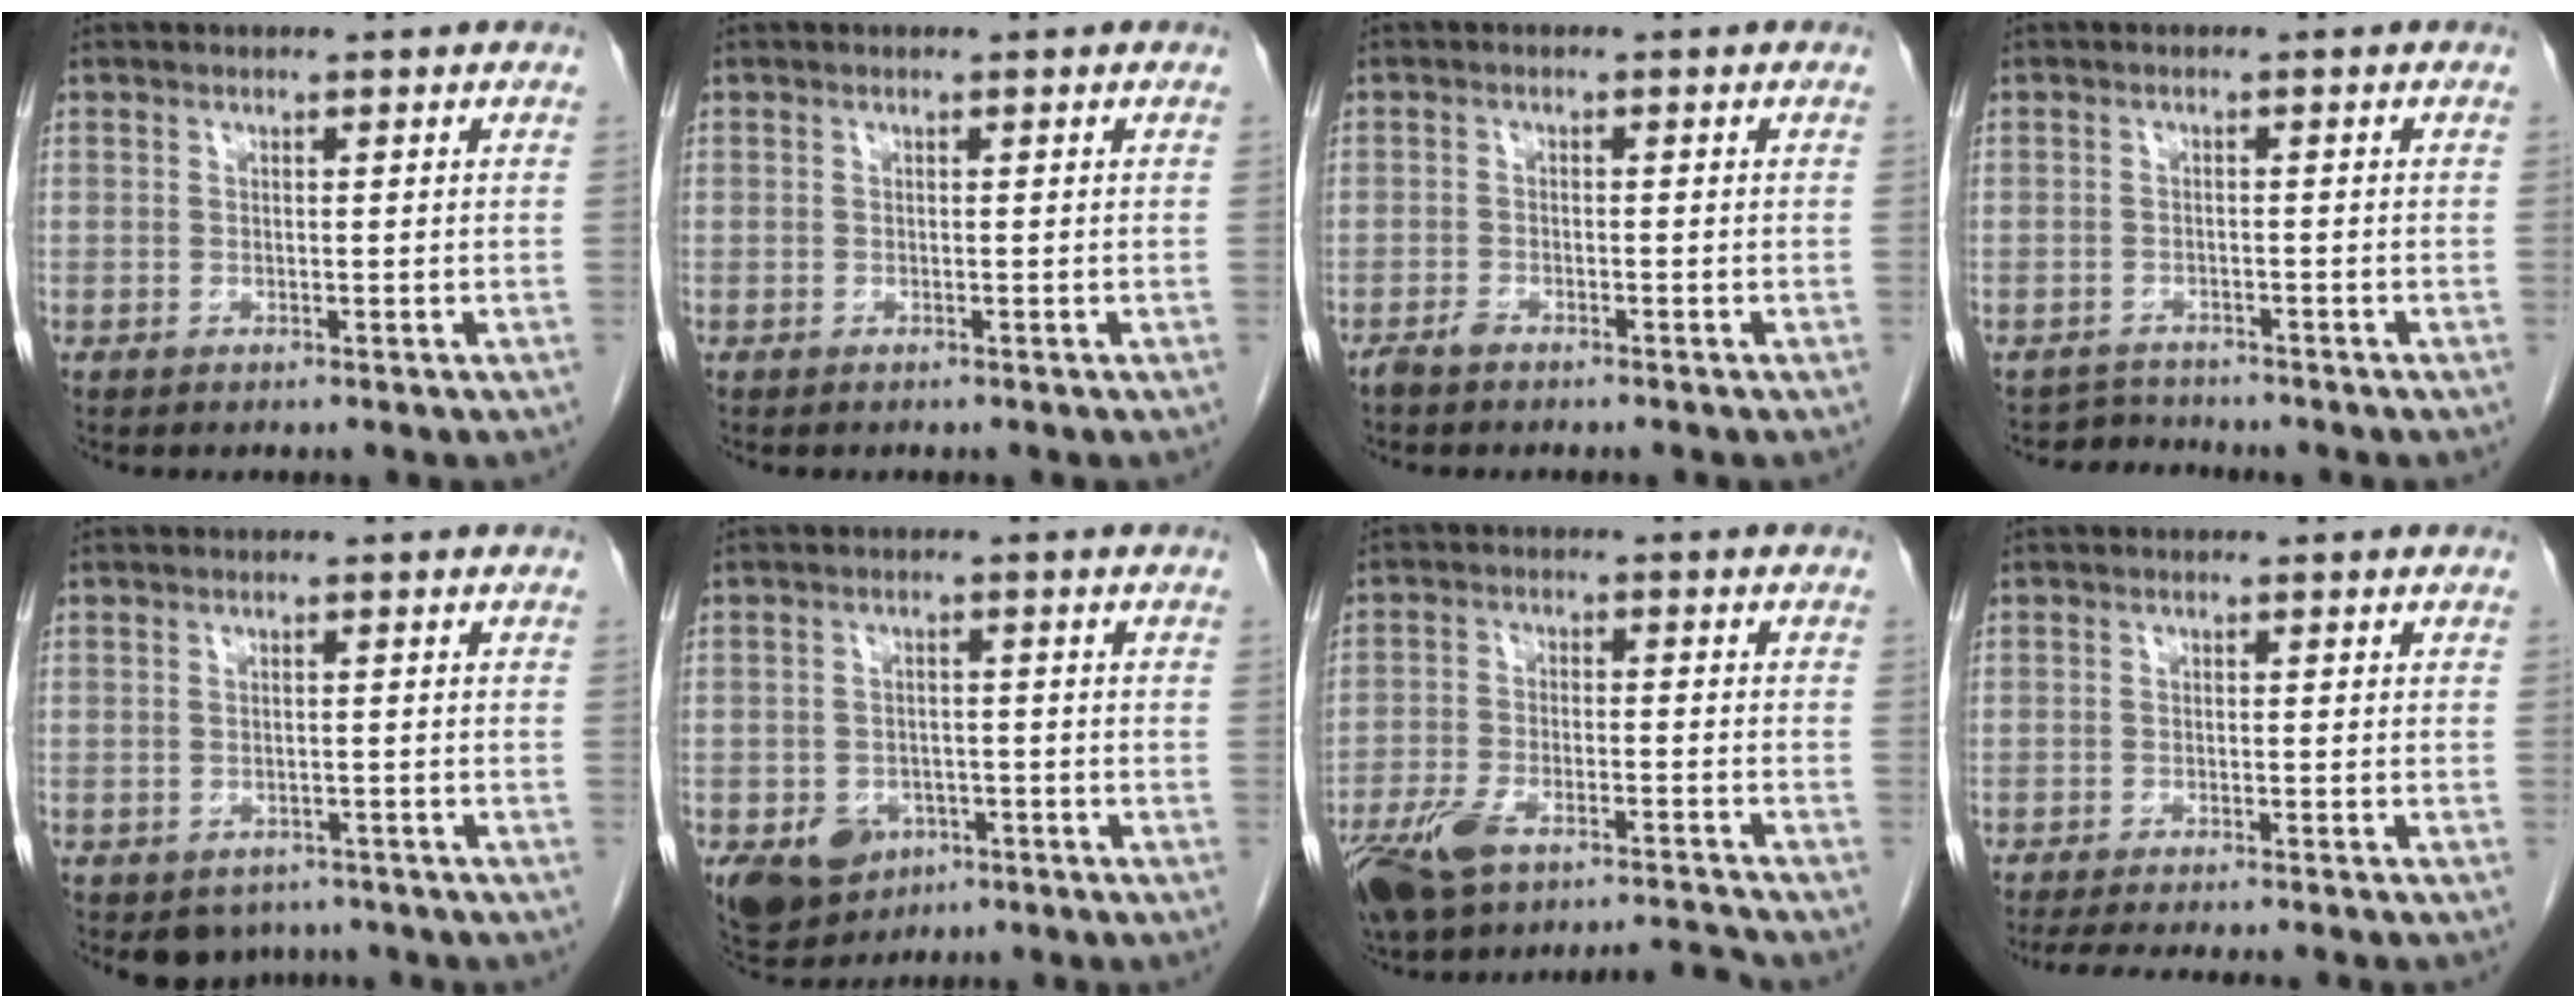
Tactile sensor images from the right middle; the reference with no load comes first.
{"total": 0.0}
{"total": 1.5, "force": [-1.4, 0.3, 0.6], "torque": [-0.018, -0.001, -0.025]}
{"total": 2.5, "force": [-2.2, 0.3, -1.1], "torque": [0.021, -0.009, -0.037]}
{"total": 4.1, "force": [-3.3, 2.4, 0.6], "torque": [0.001, 0.006, -0.042]}
{"total": 11.8, "force": [-5.7, 9.0, 5.1], "torque": [-0.125, 0.002, -0.080]}
{"total": 10.3, "force": [-8.7, 1.8, 5.2], "torque": [-0.103, 0.008, -0.154]}
{"total": 9.9, "force": [-8.9, 0.6, 4.4], "torque": [-0.053, -0.019, -0.122]}